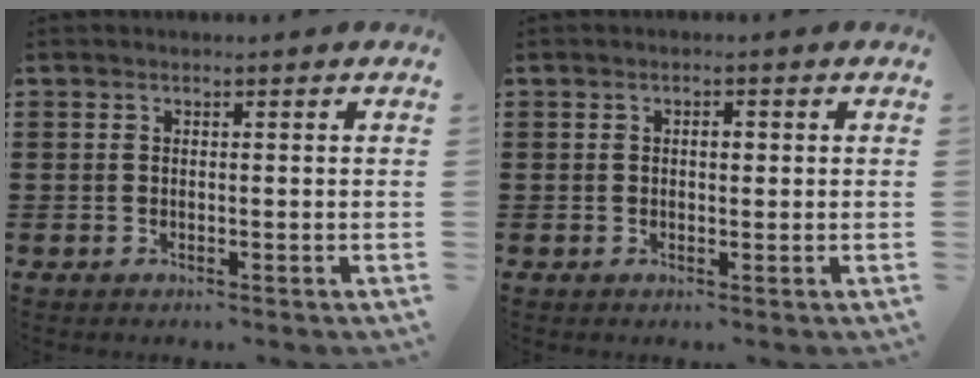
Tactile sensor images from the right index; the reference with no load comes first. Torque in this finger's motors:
{"motor_torque": [0.33, -0.22, 0.05, 0.02]}